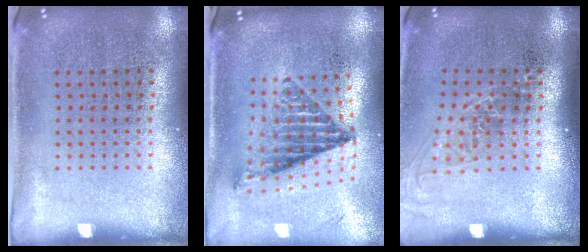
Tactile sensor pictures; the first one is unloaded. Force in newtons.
{"total": 1.3, "press": 1.2, "slide": 0.6}
{"total": 1.4, "press": 1.1, "slide": 0.9}